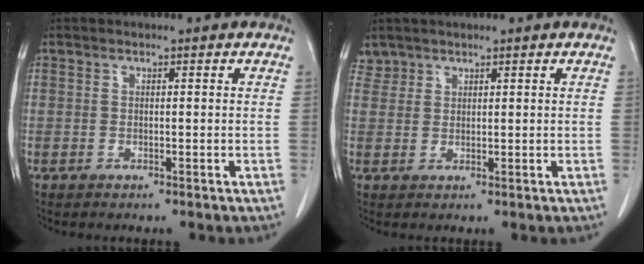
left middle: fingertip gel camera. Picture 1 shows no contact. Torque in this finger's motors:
{"motor_torque": [-0.10, 0.00, 0.00, -0.03]}